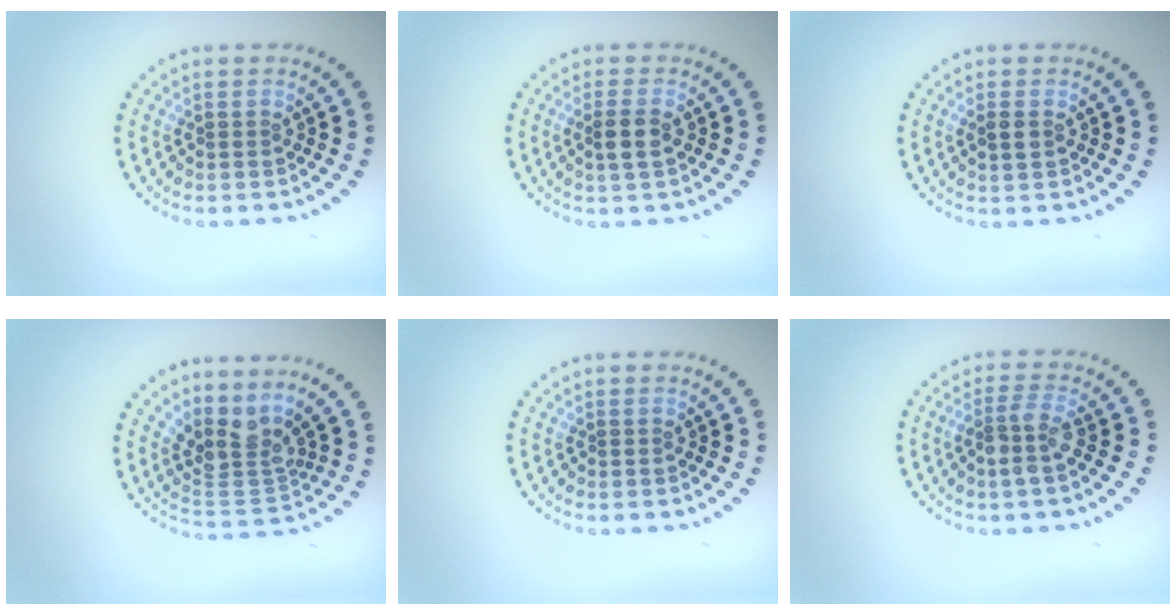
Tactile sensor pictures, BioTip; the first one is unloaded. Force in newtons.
{"total": 1.9, "press": 1.8, "slide": 0.7}
{"total": 1.3, "press": 1.3, "slide": 0.0}
{"total": 3.5, "press": 2.4, "slide": 2.6}
{"total": 0.0}
{"total": 2.5, "press": 2.0, "slide": 1.5}